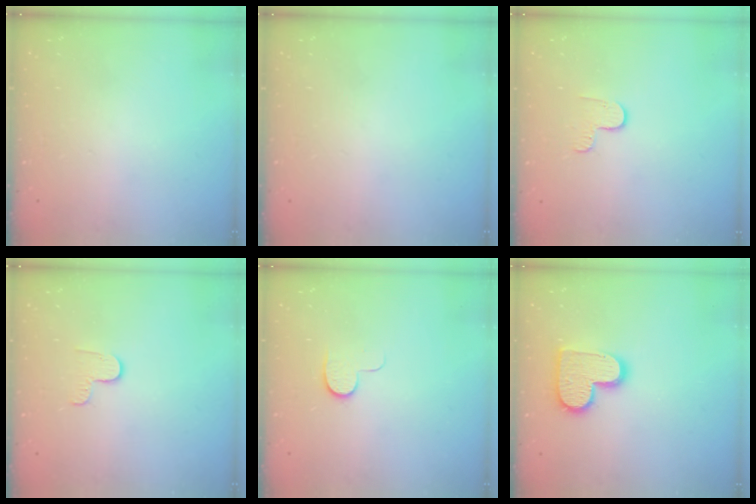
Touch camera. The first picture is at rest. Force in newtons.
{"total": 0.0}
{"total": 4.1, "press": 4.1, "slide": 0.5}
{"total": 3.8, "press": 3.8, "slide": 0.5}
{"total": 6.0, "press": 6.0, "slide": 0.6}
{"total": 13.9, "press": 13.9, "slide": 0.9}